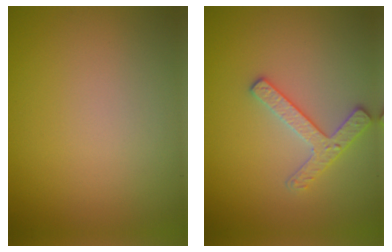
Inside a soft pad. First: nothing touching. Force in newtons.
{"total": 2.5, "press": 2.4, "slide": 0.4}